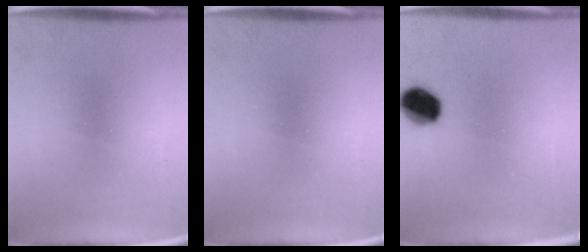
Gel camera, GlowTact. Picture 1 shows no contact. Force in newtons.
{"total": 0.0}
{"total": 8.1}